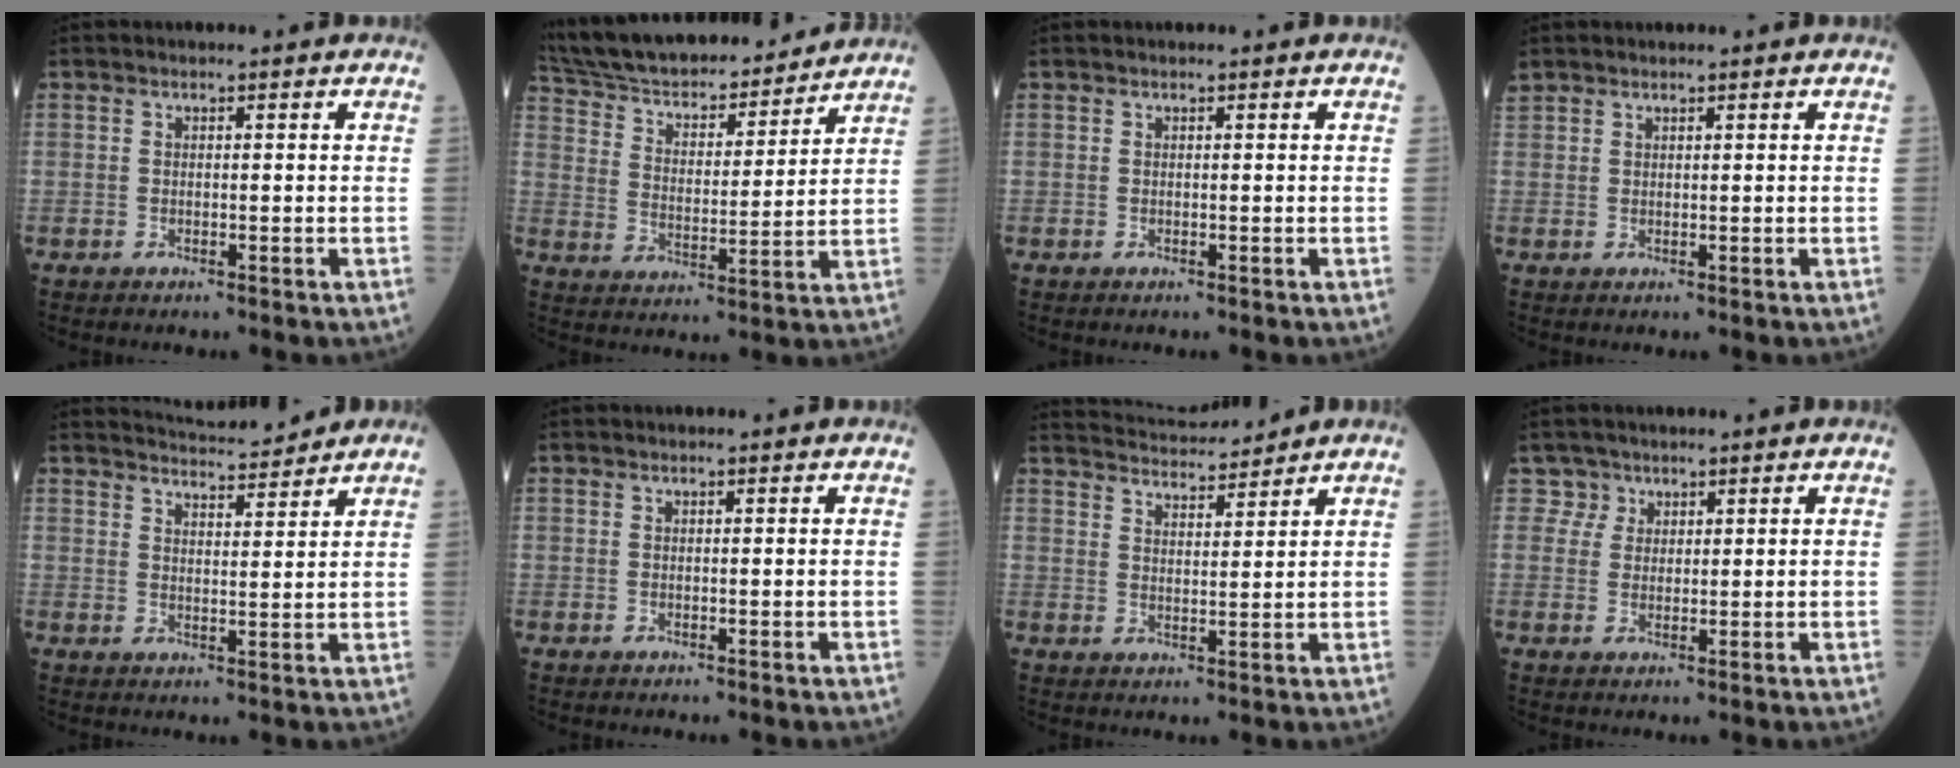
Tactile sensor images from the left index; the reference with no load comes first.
{"total": 23.4, "force": [21.1, 5.4, 8.6], "torque": [-0.163, 0.020, 0.323]}
{"total": 0.0}
{"total": 1.5, "force": [1.3, 0.7, 0.1], "torque": [-0.009, 0.015, 0.028]}
{"total": 7.2, "force": [7.1, 0.4, 1.4], "torque": [-0.027, 0.010, 0.105]}
{"total": 0.0}
{"total": 8.8, "force": [8.7, -0.1, 1.4], "torque": [-0.030, 0.018, 0.139]}
{"total": 2.2, "force": [1.5, 1.5, -0.6], "torque": [0.021, 0.008, 0.023]}